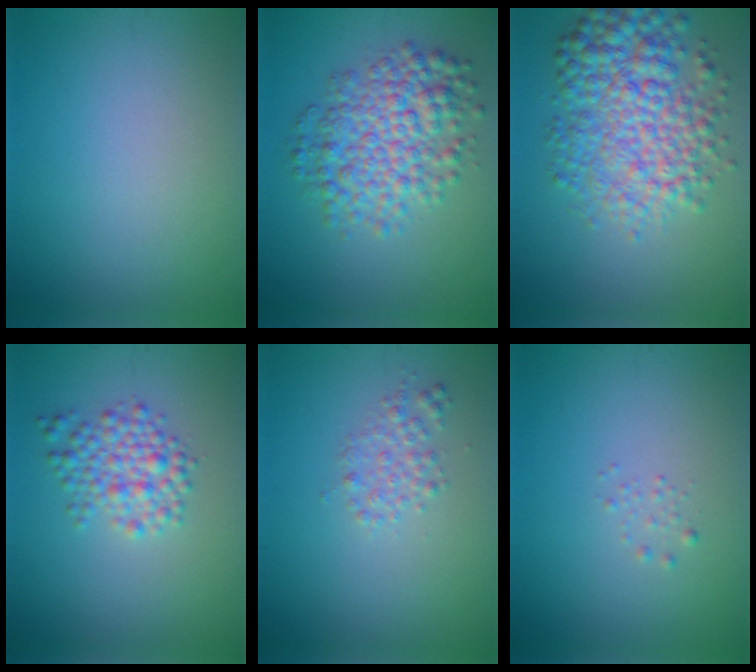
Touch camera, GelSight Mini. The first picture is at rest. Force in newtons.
{"total": 6.3, "press": 6.3, "slide": 0.1}
{"total": 7.8, "press": 7.8, "slide": 0.1}
{"total": 3.4, "press": 3.4, "slide": 0.1}
{"total": 1.7, "press": 1.7, "slide": 0.0}
{"total": 0.6, "press": 0.6, "slide": 0.0}